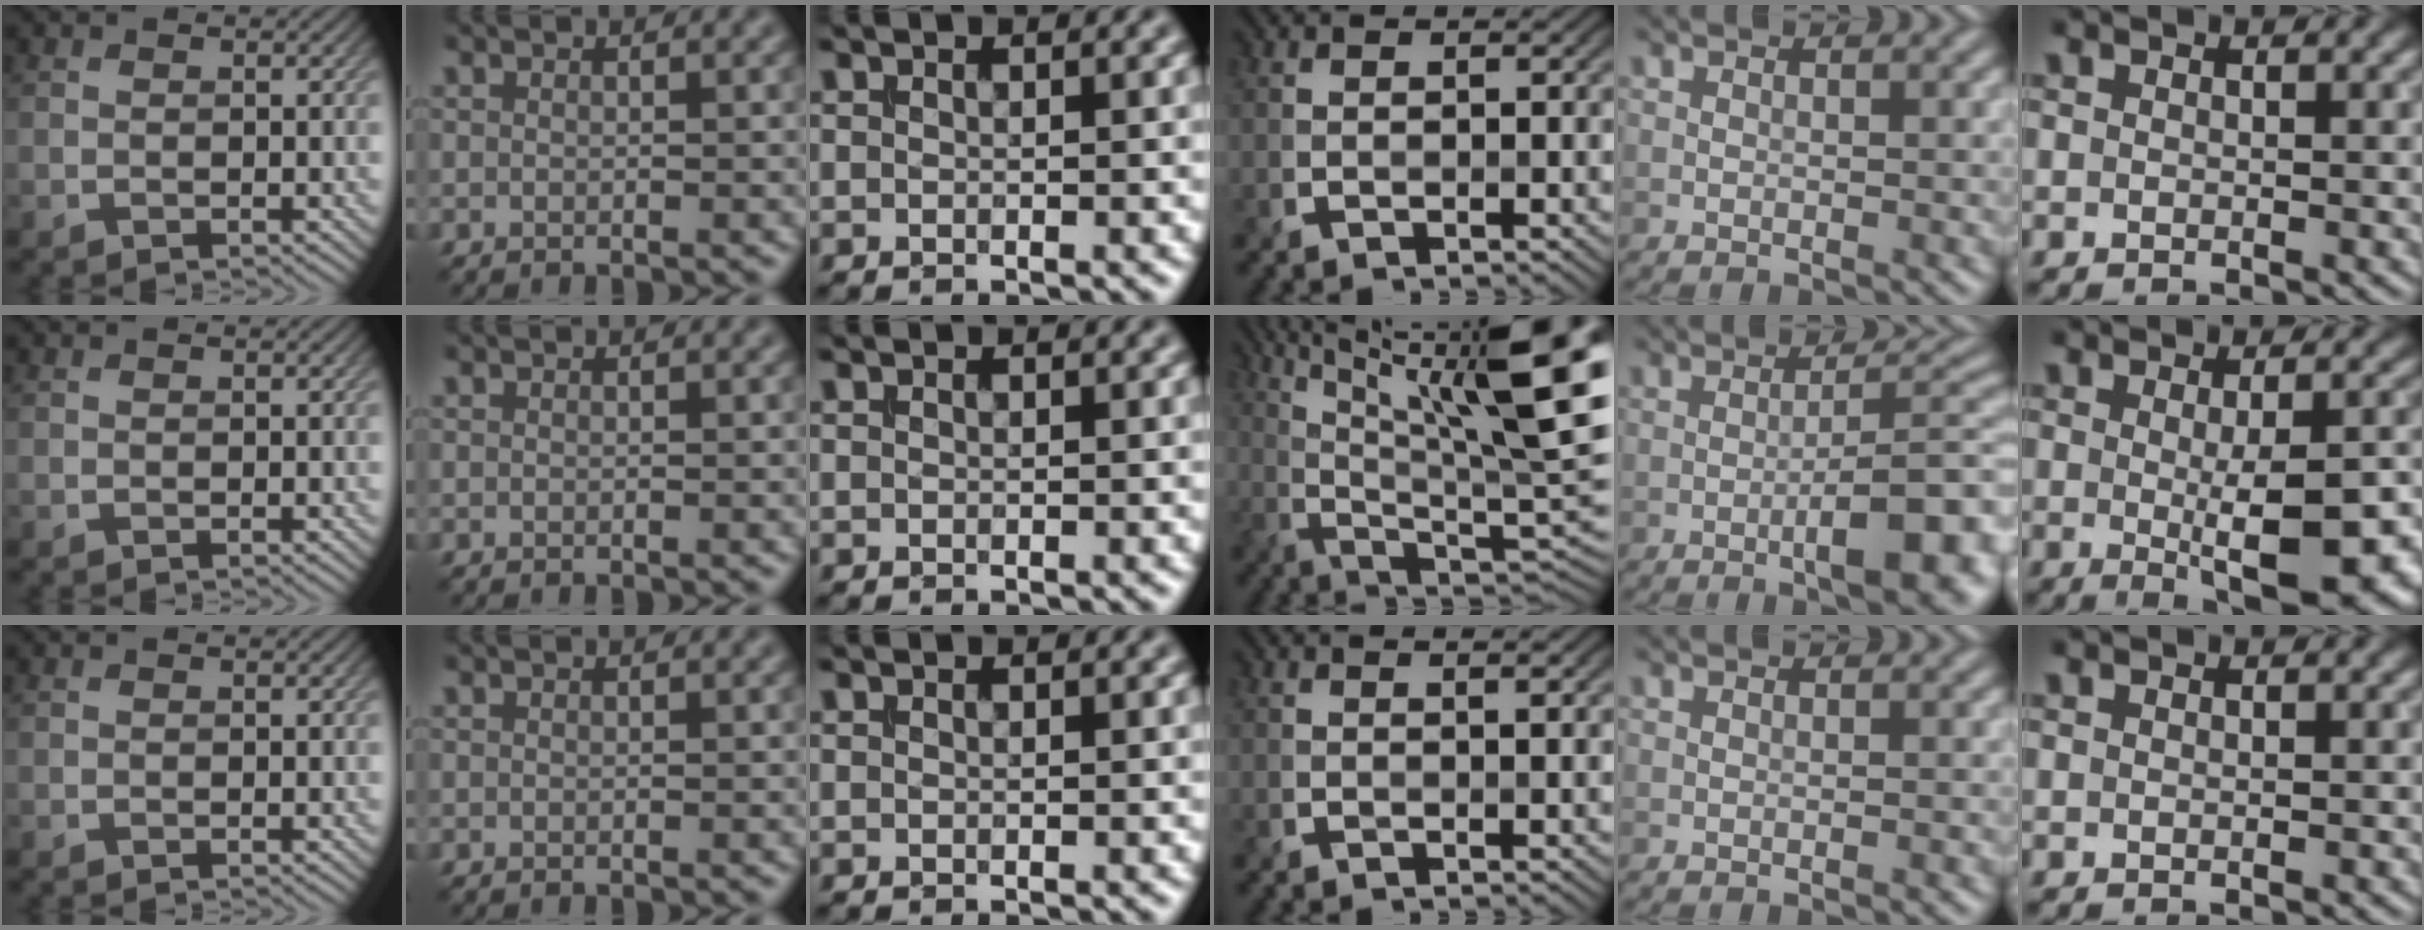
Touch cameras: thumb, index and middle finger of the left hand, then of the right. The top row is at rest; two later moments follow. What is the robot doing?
{"motion": "insert", "object": "bucket"}